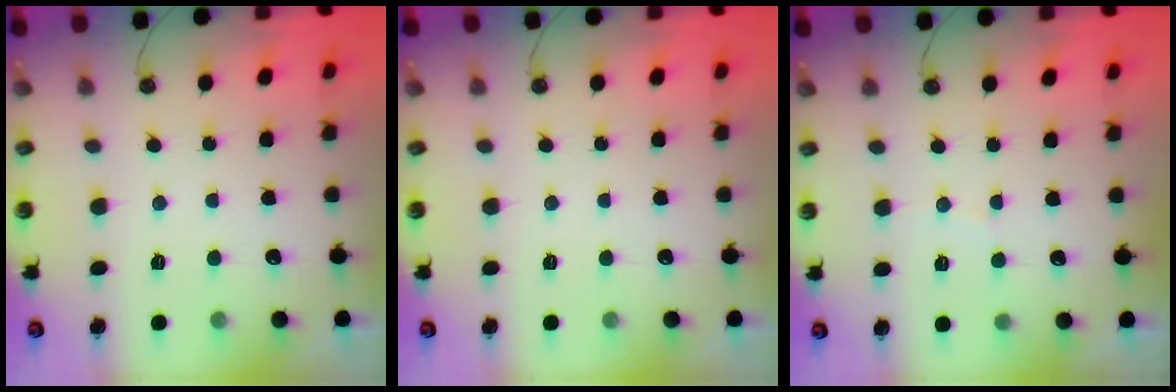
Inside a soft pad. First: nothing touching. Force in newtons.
{"total": 0.0}
{"total": 3.1, "press": 3.1, "slide": 0.3}